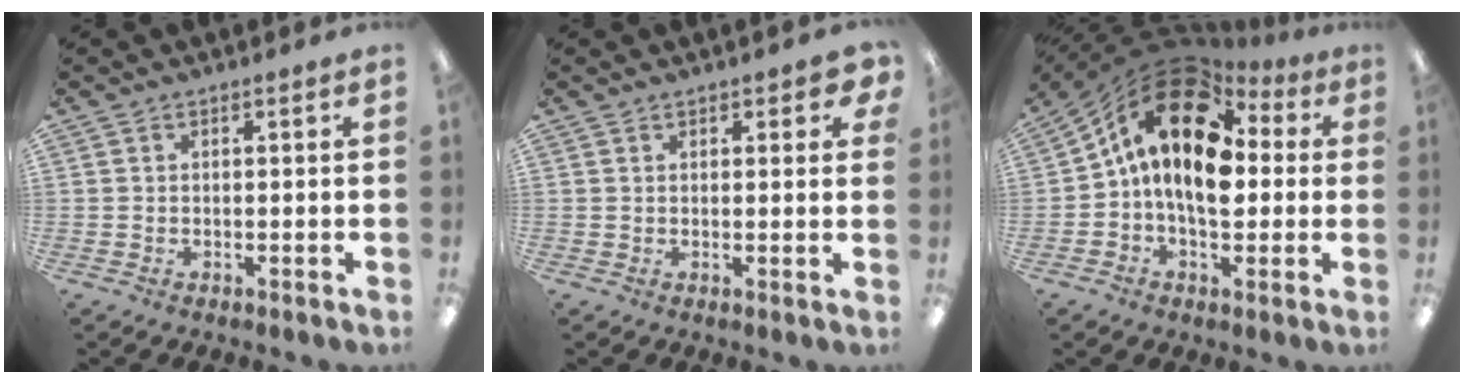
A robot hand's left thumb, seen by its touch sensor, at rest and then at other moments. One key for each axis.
{"total": 3.1, "fx": 2.0, "fy": 1.4, "fz": 1.9, "tx": -0.016, "ty": -0.007, "tz": 0.032}
{"total": 17.8, "fx": 3.8, "fy": 10.9, "fz": 13.6, "tx": -0.282, "ty": -0.011, "tz": 0.059}